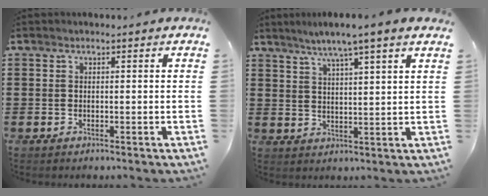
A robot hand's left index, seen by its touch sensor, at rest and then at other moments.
{"total": 5.1, "force": [4.0, -0.7, 3.1], "torque": [-0.071, -0.013, 0.066]}